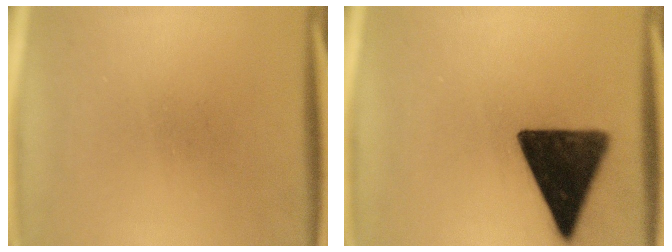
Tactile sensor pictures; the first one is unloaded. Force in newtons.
{"total": 14.8}